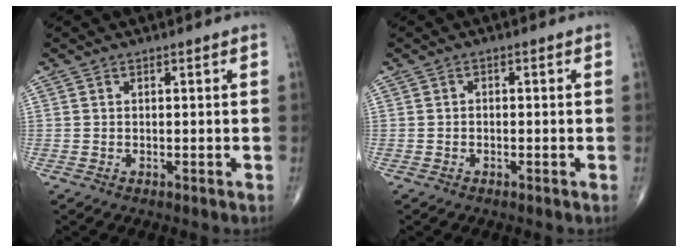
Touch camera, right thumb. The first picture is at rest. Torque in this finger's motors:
{"motor_torque": [-0.24, 0.00, -0.04, 0.04, -0.02]}